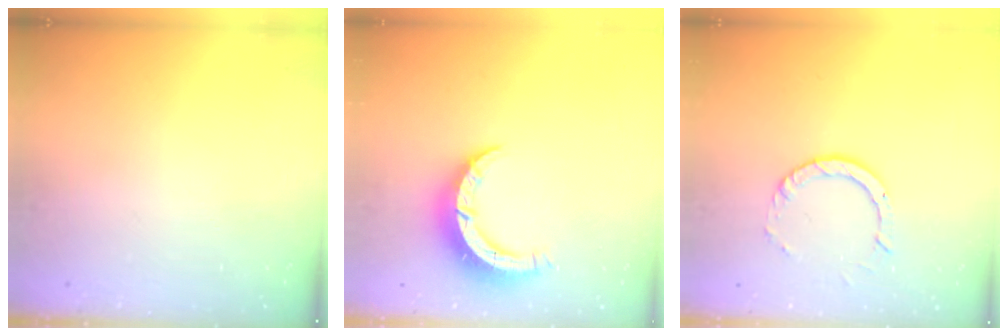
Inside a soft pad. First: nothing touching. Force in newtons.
{"total": 7.7, "press": 7.7, "slide": 0.4}
{"total": 4.7, "press": 4.7, "slide": 0.4}